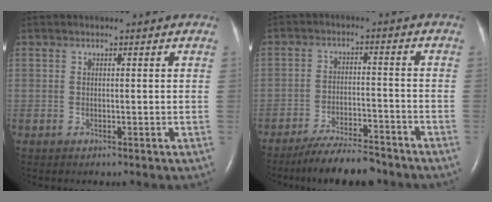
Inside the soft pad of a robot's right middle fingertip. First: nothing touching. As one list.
[{"total": 9.3, "force": [-8.3, 1.2, 3.9], "torque": [-0.061, -0.014, -0.139]}]